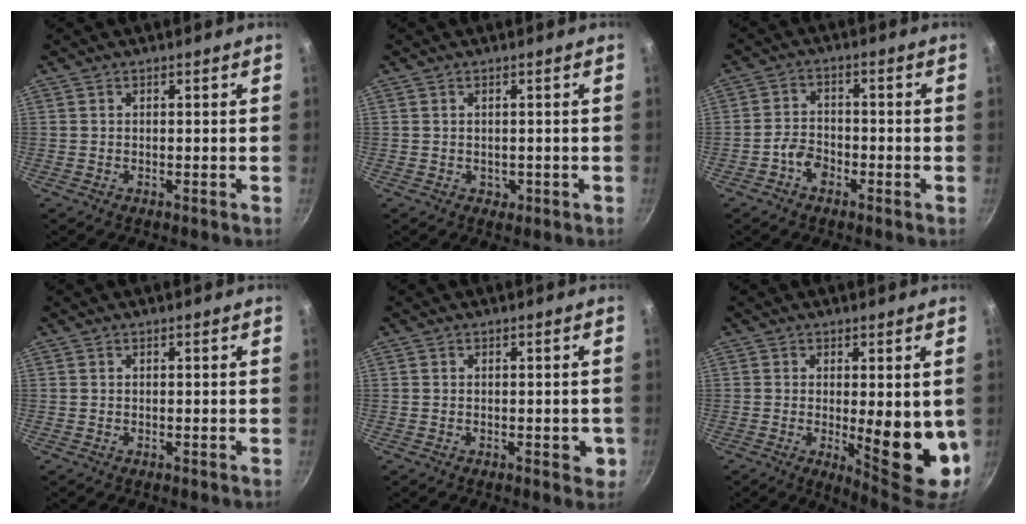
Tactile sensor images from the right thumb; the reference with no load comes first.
{"total": 0.9, "force": [0.0, 0.8, 0.3], "torque": [0.000, 0.000, 0.003]}
{"total": 4.0, "force": [-2.4, 2.6, 1.9], "torque": [-0.025, 0.028, -0.045]}
{"total": 0.0}
{"total": 3.0, "force": [-0.7, 1.7, 2.3], "torque": [-0.011, 0.004, -0.011]}
{"total": 11.8, "force": [-0.7, 3.8, 11.2], "torque": [-0.128, -0.021, 0.002]}